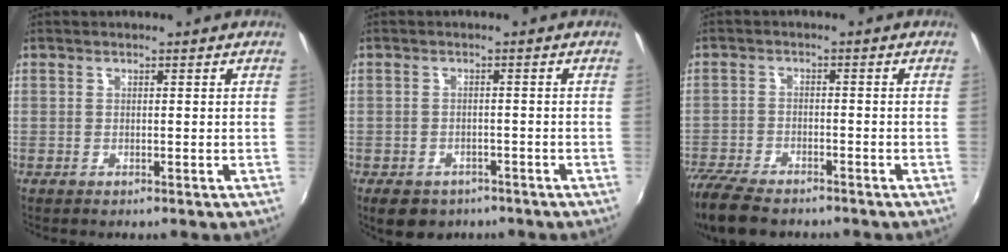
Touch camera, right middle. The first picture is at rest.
{"total": 6.0, "force": [-4.0, 3.8, 2.3], "torque": [-0.052, -0.012, -0.054]}
{"total": 11.8, "force": [-9.8, 3.9, 5.4], "torque": [-0.142, -0.034, -0.177]}